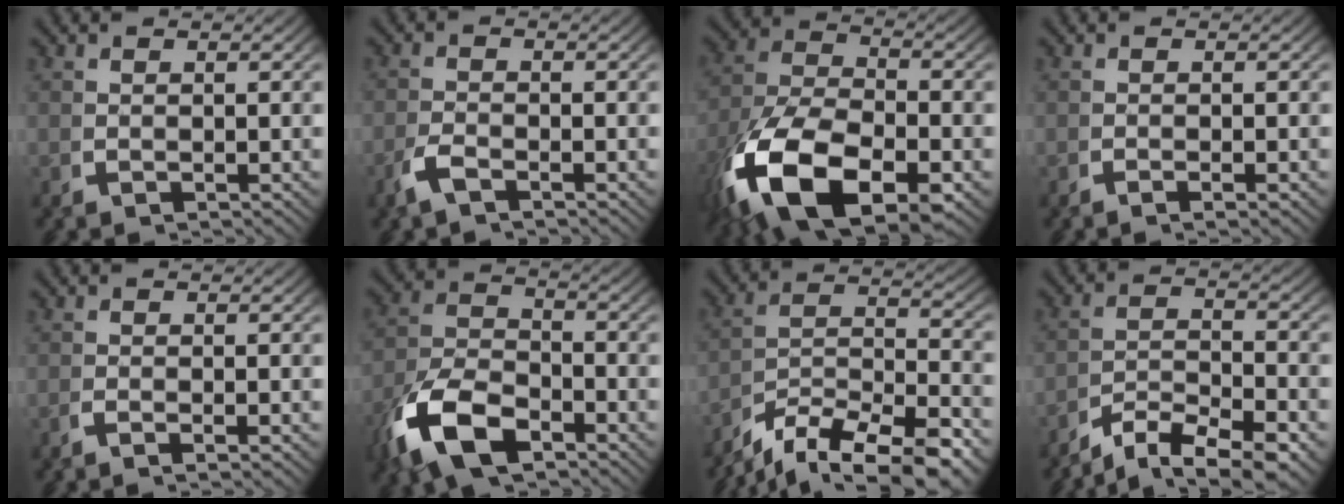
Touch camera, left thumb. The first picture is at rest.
{"total": 1.9, "force": [-1.4, 0.8, 1.0], "torque": [-0.027, -0.004, -0.031]}
{"total": 14.4, "force": [-4.3, 8.9, 10.5], "torque": [-0.247, -0.066, -0.041]}
{"total": 0.9, "force": [-0.4, -0.2, 0.8], "torque": [-0.017, 0.004, -0.011]}
{"total": 0.9, "force": [-0.5, -0.3, 0.7], "torque": [-0.017, 0.001, -0.013]}
{"total": 8.4, "force": [-3.4, 5.2, 5.6], "torque": [-0.123, -0.020, -0.054]}
{"total": 9.2, "force": [-3.7, 5.4, 6.6], "torque": [-0.125, -0.024, -0.058]}
{"total": 5.9, "force": [-2.9, 3.3, 3.9], "torque": [-0.073, -0.019, -0.050]}